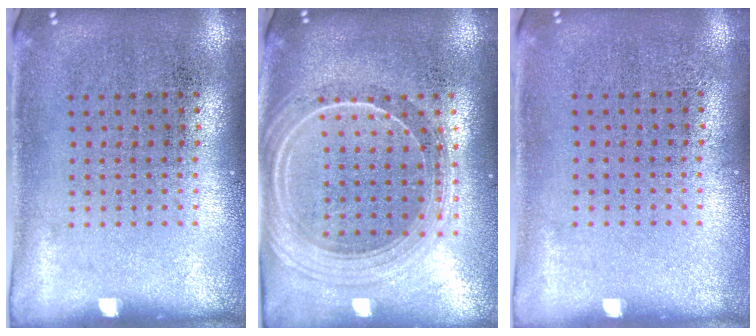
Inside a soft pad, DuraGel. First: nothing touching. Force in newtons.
{"total": 2.3, "press": 2.0, "slide": 1.2}
{"total": 0.0}